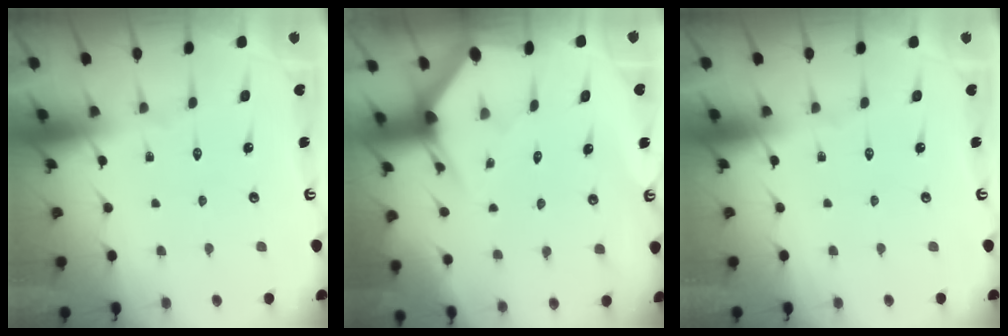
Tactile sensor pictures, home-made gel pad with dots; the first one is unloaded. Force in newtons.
{"total": 2.8, "press": 2.8, "slide": 0.1}
{"total": 0.0}